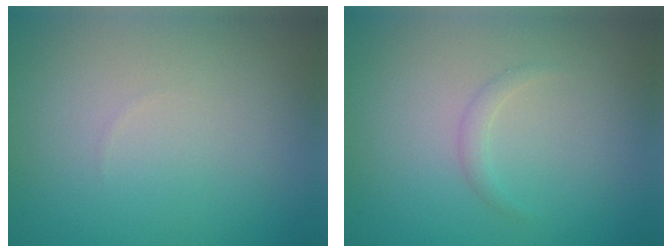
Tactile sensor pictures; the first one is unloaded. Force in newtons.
{"total": 0.8, "press": 0.8, "slide": 0.0}